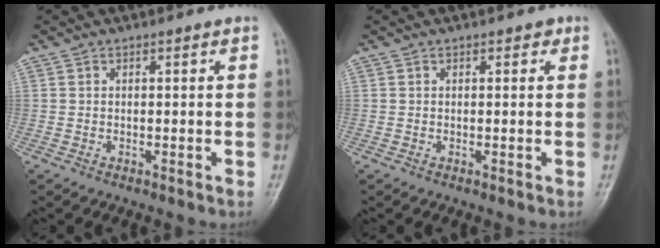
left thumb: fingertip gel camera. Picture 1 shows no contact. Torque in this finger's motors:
{"motor_torque": [0.23, 0.09, 0.12, -0.29, 0.00]}